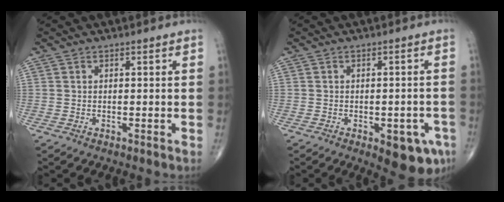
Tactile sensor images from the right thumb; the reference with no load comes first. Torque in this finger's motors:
{"motor_torque": [1.00, 0.90, 0.10, -0.22, 0.22]}